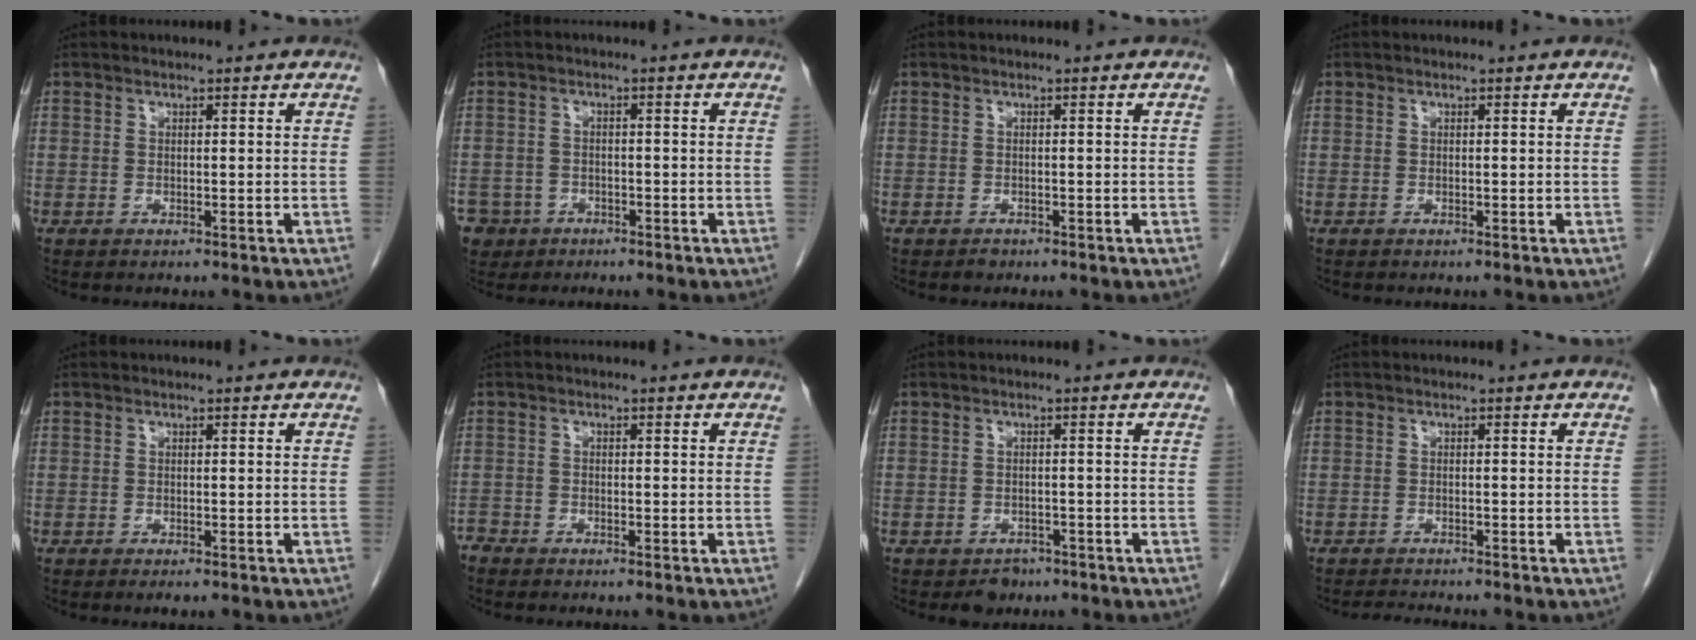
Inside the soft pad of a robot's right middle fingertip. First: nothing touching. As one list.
[{"total": 6.4, "force": [-3.8, 5.1, 0.8], "torque": [-0.027, 0.004, -0.062]}, {"total": 0.8, "force": [-0.7, 0.5, 0.2], "torque": [-0.005, 0.000, -0.009]}, {"total": 0.0}, {"total": 1.3, "force": [-0.9, 0.4, 0.8], "torque": [-0.010, -0.002, -0.010]}, {"total": 1.6, "force": [-1.6, 0.3, -0.1], "torque": [0.001, -0.004, -0.031]}, {"total": 2.7, "force": [-1.9, 1.8, 0.6], "torque": [-0.012, 0.005, -0.025]}, {"total": 3.0, "force": [-2.9, 0.1, 0.9], "torque": [-0.017, -0.013, -0.044]}]